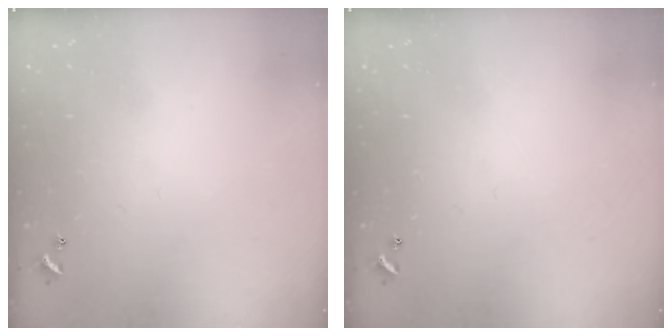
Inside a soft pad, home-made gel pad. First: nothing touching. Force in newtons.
{"total": 0.0}